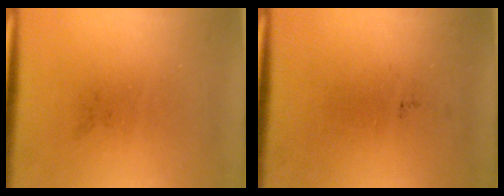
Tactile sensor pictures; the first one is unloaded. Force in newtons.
{"total": 0.0}